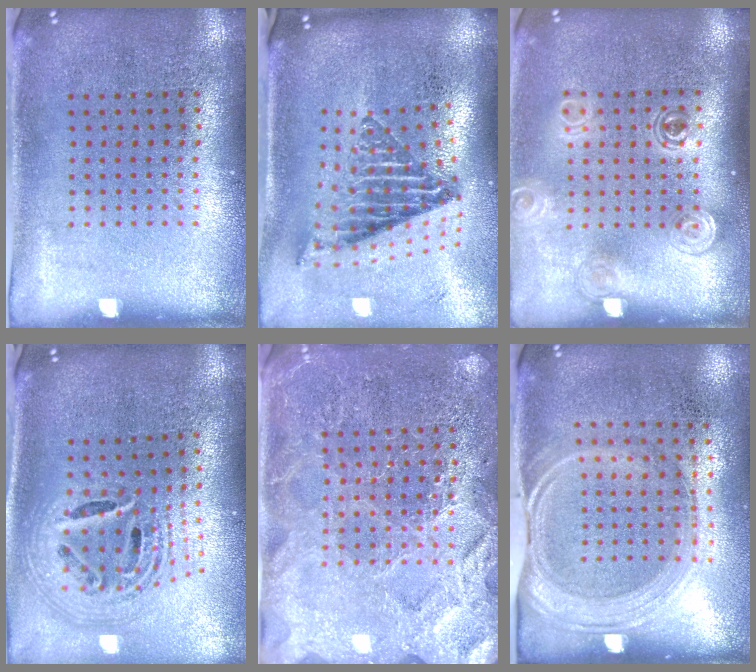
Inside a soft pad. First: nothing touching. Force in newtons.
{"total": 2.2, "press": 1.5, "slide": 1.6}
{"total": 1.5, "press": 1.3, "slide": 0.9}
{"total": 2.5, "press": 1.8, "slide": 1.7}
{"total": 3.6, "press": 3.5, "slide": 1.0}
{"total": 1.6, "press": 1.4, "slide": 0.9}